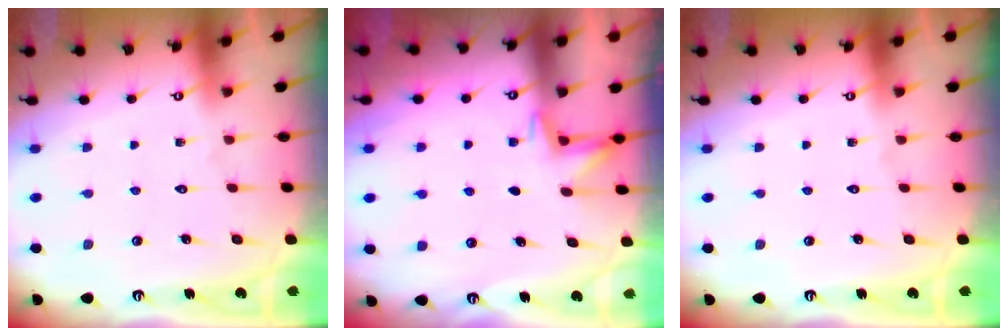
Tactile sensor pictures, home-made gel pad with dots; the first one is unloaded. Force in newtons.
{"total": 3.5, "press": 3.3, "slide": 1.1}
{"total": 0.0}